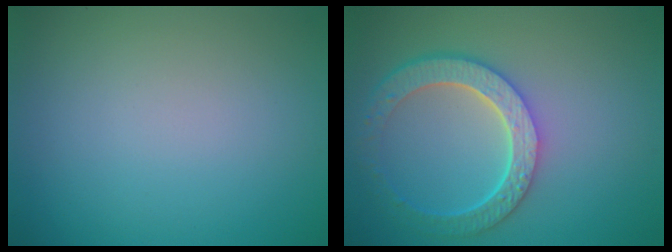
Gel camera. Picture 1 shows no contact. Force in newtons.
{"total": 5.9, "press": 4.5, "slide": 3.8}